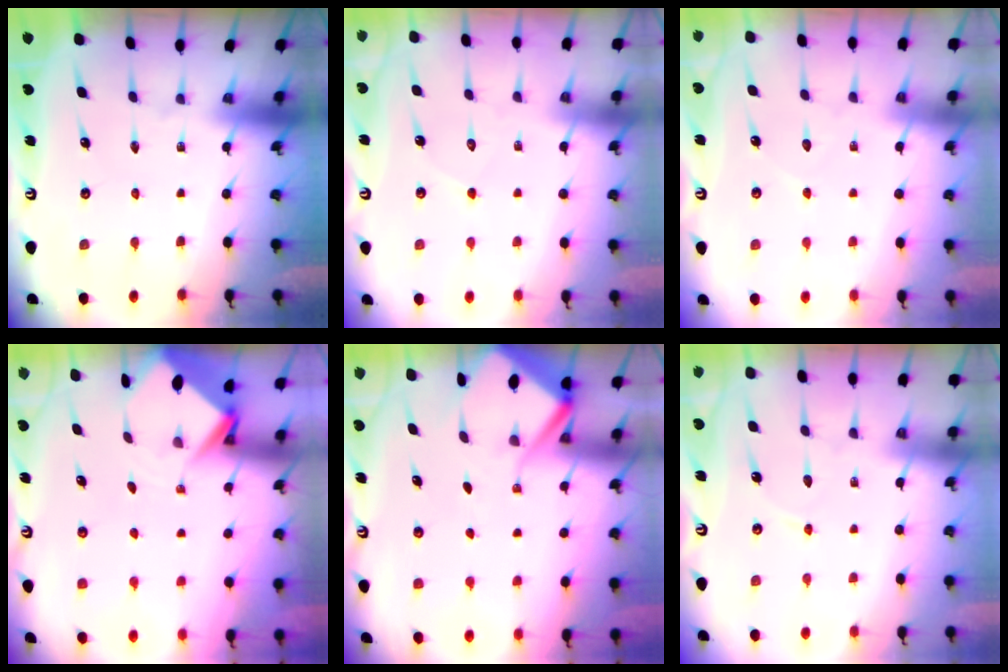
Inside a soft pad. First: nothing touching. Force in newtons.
{"total": 3.9, "press": 3.9, "slide": 0.3}
{"total": 4.3, "press": 4.2, "slide": 0.6}
{"total": 3.8, "press": 3.8, "slide": 0.2}
{"total": 4.6, "press": 4.6, "slide": 0.5}
{"total": 3.4, "press": 3.3, "slide": 0.4}